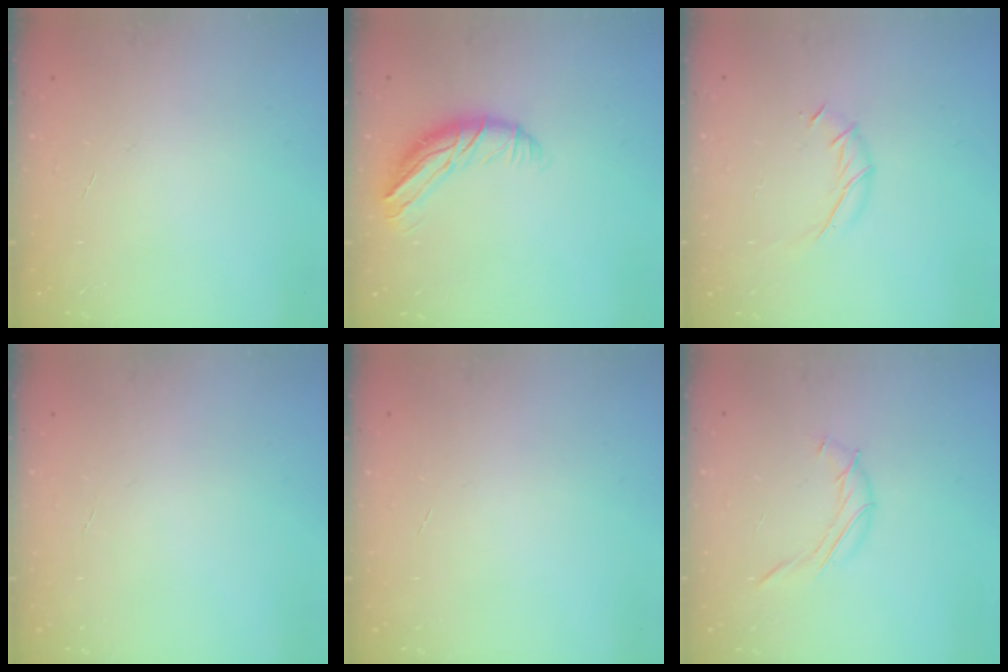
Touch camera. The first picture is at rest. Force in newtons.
{"total": 10.8, "press": 10.7, "slide": 0.7}
{"total": 7.2, "press": 7.0, "slide": 1.4}
{"total": 0.0}
{"total": 0.0}
{"total": 7.4, "press": 7.3, "slide": 1.3}